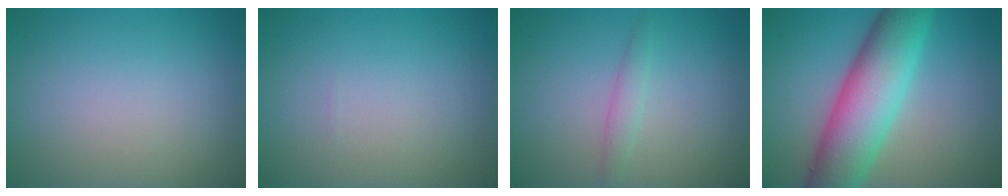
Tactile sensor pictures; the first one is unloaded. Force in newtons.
{"total": 0.0}
{"total": 1.4, "press": 1.4, "slide": 0.1}
{"total": 9.7, "press": 9.7, "slide": 0.2}